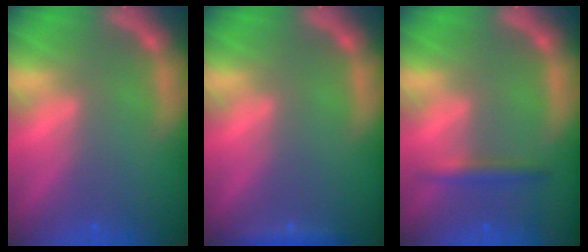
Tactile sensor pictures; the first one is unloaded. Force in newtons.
{"total": 1.4}
{"total": 1.9}